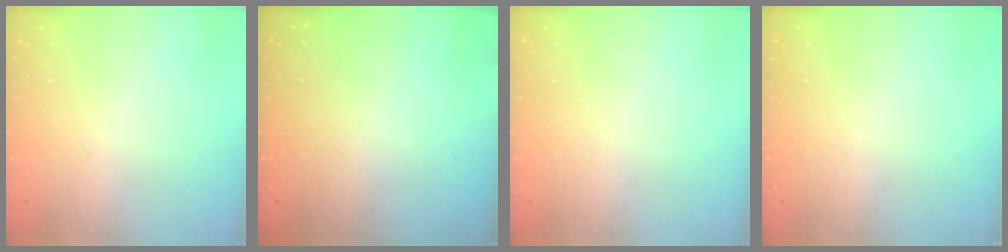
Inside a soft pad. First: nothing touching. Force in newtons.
{"total": 3.3, "press": 3.3, "slide": 0.1}
{"total": 0.0}
{"total": 0.0}